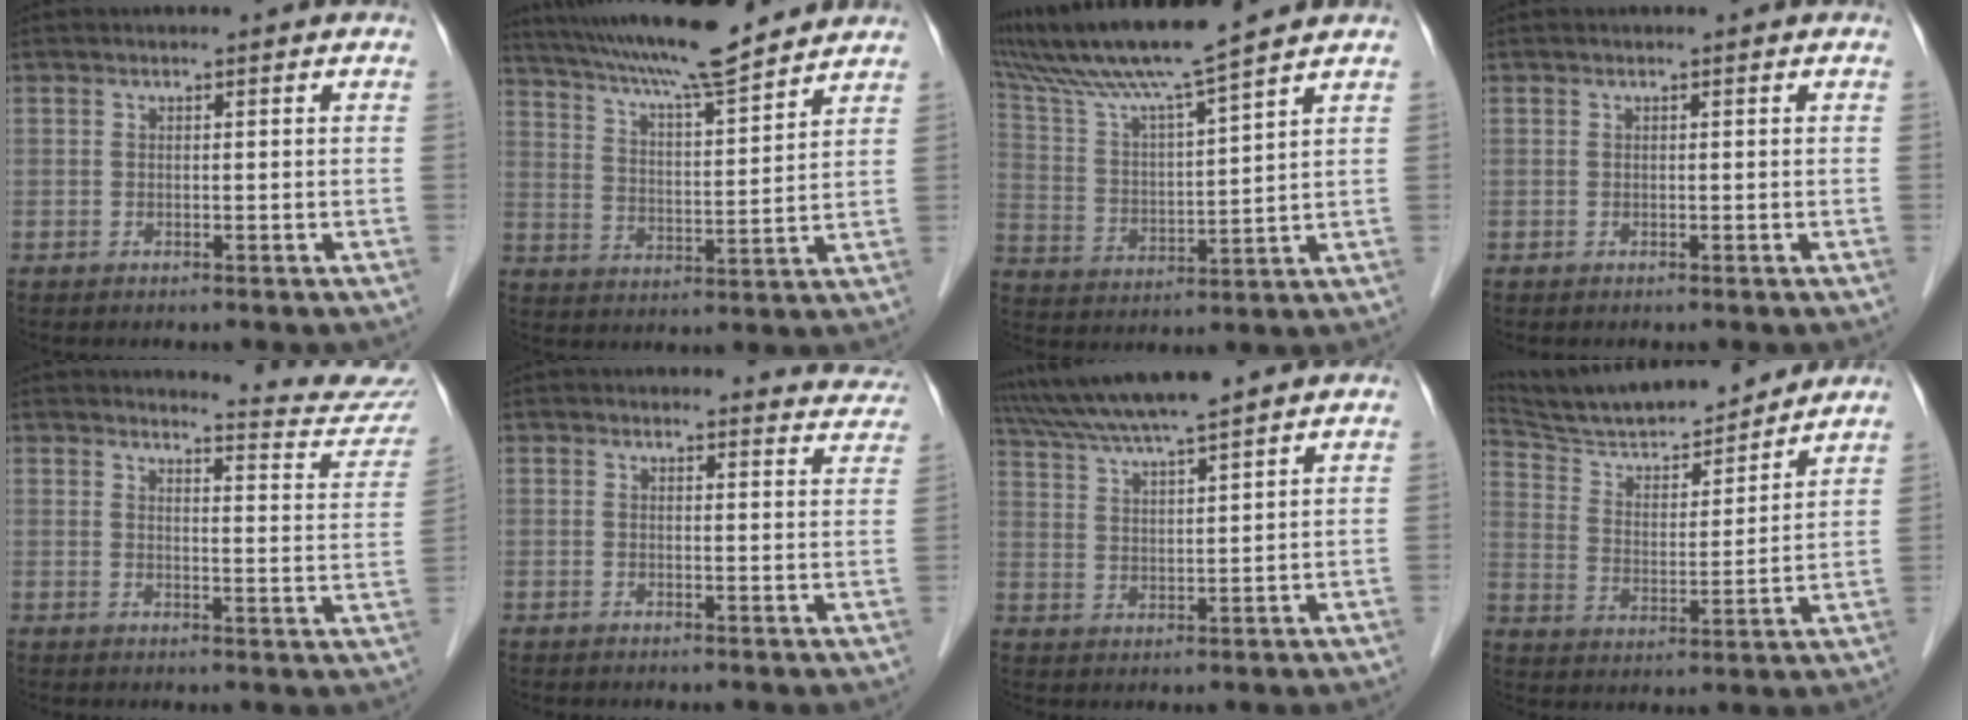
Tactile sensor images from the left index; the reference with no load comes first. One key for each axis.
{"total": 16.6, "fx": 14.6, "fy": 1.0, "fz": 7.8, "tx": -0.138, "ty": 0.015, "tz": 0.233}
{"total": 14.0, "fx": 11.8, "fy": -1.5, "fz": 7.4, "tx": -0.145, "ty": 0.011, "tz": 0.212}
{"total": 0.0}
{"total": 10.6, "fx": 10.6, "fy": 0.0, "fz": 0.4, "tx": 0.004, "ty": -0.072, "tz": 0.104}
{"total": 6.8, "fx": 6.7, "fy": 1.1, "fz": -0.2, "tx": 0.025, "ty": -0.030, "tz": 0.044}
{"total": 11.6, "fx": 10.2, "fy": -0.6, "fz": 5.5, "tx": -0.104, "ty": 0.026, "tz": 0.173}
{"total": 17.4, "fx": 16.1, "fy": 2.1, "fz": 6.2, "tx": -0.112, "ty": 0.001, "tz": 0.261}